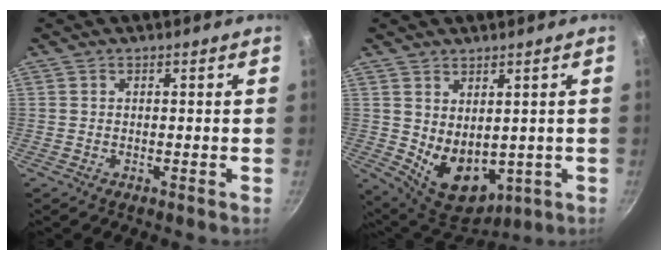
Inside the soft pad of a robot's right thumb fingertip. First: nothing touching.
{"total": 11.1, "force": [0.7, 7.6, 8.1], "torque": [-0.103, -0.031, 0.042]}